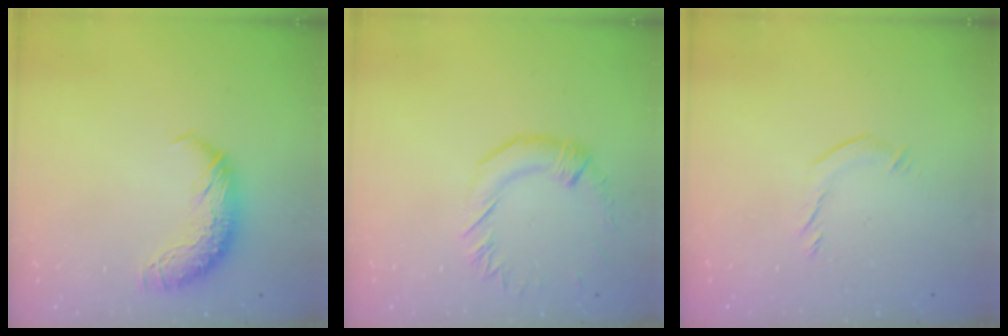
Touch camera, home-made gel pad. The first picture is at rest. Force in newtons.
{"total": 0.8, "press": 0.7, "slide": 0.4}
{"total": 5.2, "press": 5.0, "slide": 1.4}